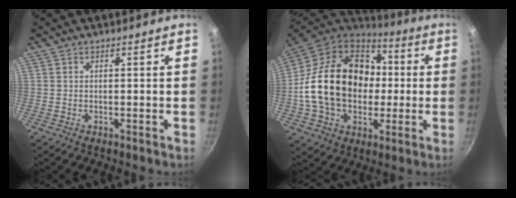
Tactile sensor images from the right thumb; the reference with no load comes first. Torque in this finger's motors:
{"motor_torque": [-0.48, 2.82, 1.73, -0.59, 0.30]}